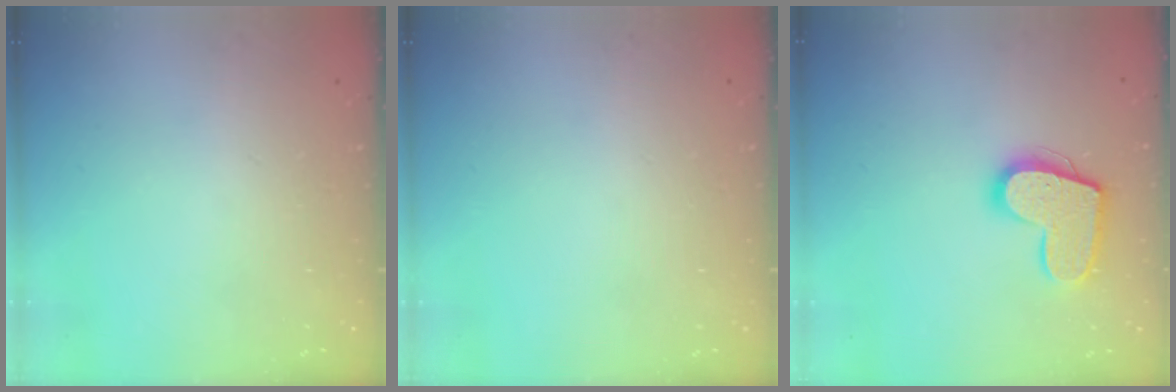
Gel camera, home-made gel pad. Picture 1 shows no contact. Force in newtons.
{"total": 0.0}
{"total": 13.9, "press": 13.9, "slide": 0.9}